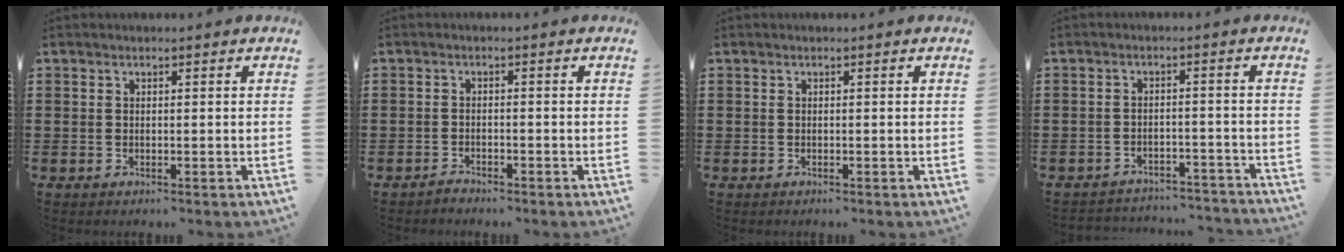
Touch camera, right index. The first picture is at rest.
{"total": 1.3, "force": [-1.3, 0.1, 0.0], "torque": [-0.005, 0.004, -0.027]}
{"total": 0.0}
{"total": 3.1, "force": [-3.0, 0.3, 0.2], "torque": [-0.010, 0.000, -0.064]}